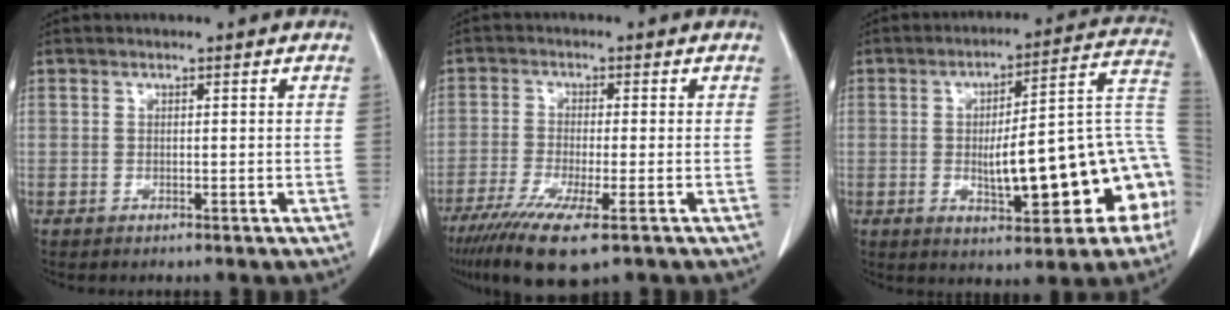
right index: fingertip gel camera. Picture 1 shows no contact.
{"total": 9.9, "force": [-6.1, 1.2, 7.8], "torque": [-0.139, -0.028, -0.100]}
{"total": 18.5, "force": [-4.4, 4.2, 17.4], "torque": [-0.166, 0.041, -0.046]}